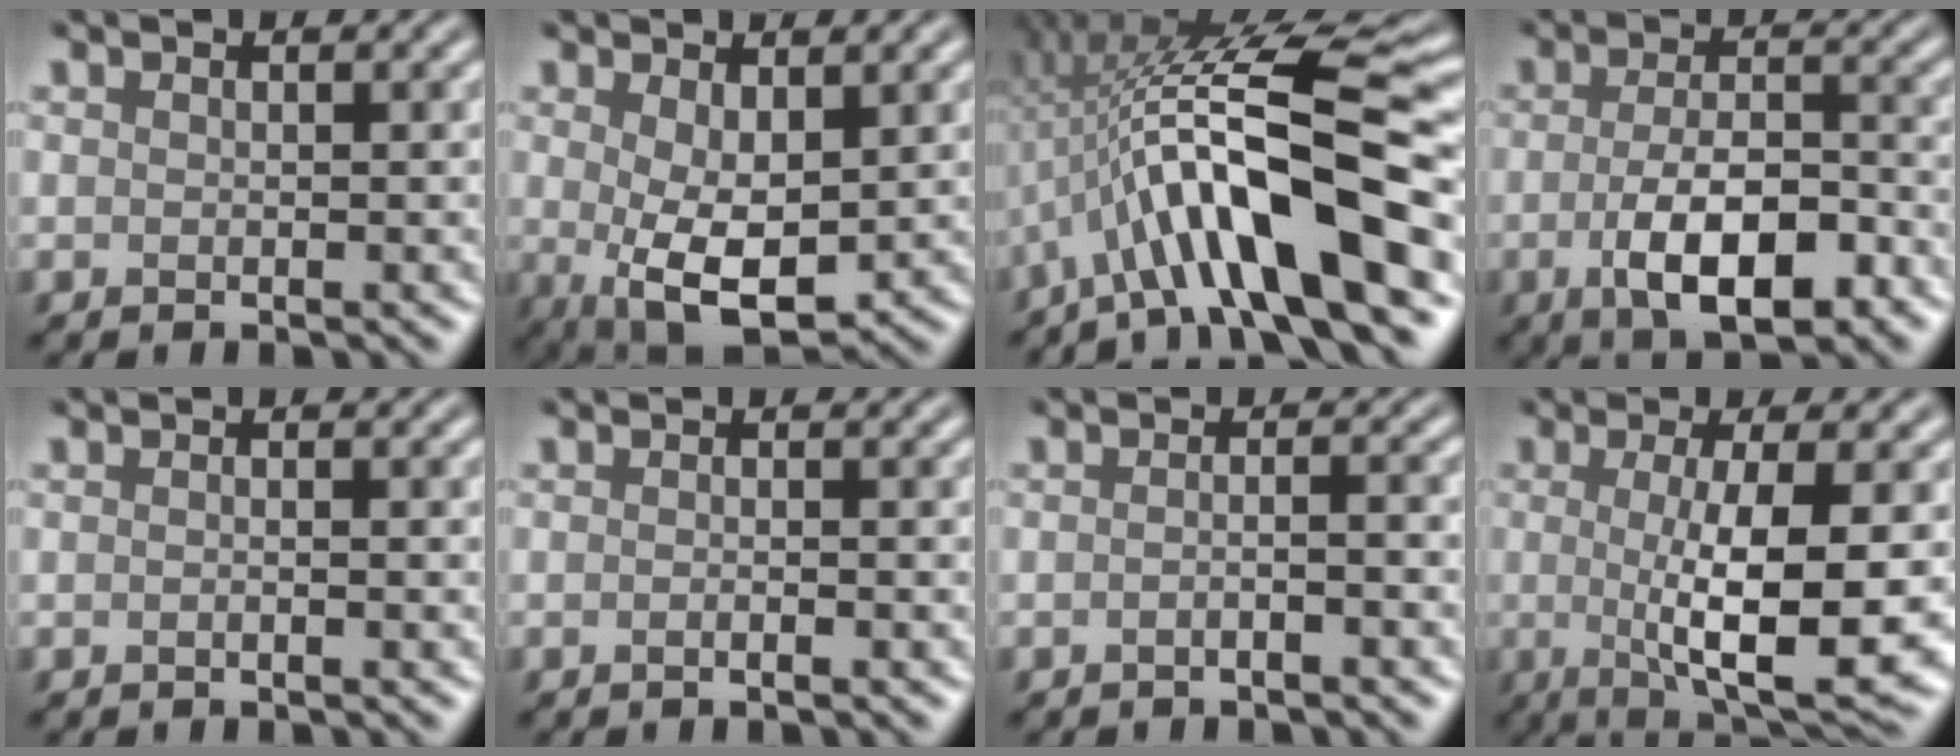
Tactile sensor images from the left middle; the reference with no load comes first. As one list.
[{"total": 6.0, "force": [-0.1, 2.8, 5.3], "torque": [-0.108, -0.015, 0.006]}, {"total": 12.0, "force": [-3.0, 2.6, 11.3], "torque": [-0.177, 0.027, -0.055]}, {"total": 7.4, "force": [-2.7, 2.9, 6.3], "torque": [-0.114, -0.004, -0.045]}, {"total": 0.6, "force": [-0.3, 0.2, 0.5], "torque": [-0.010, -0.005, -0.011]}, {"total": 1.2, "force": [-0.5, 0.4, 1.1], "torque": [-0.012, -0.002, -0.013]}, {"total": 1.7, "force": [-0.8, 0.5, 1.4], "torque": [-0.017, 0.001, -0.022]}, {"total": 9.5, "force": [-0.8, 2.3, 9.1], "torque": [-0.137, -0.015, -0.009]}]